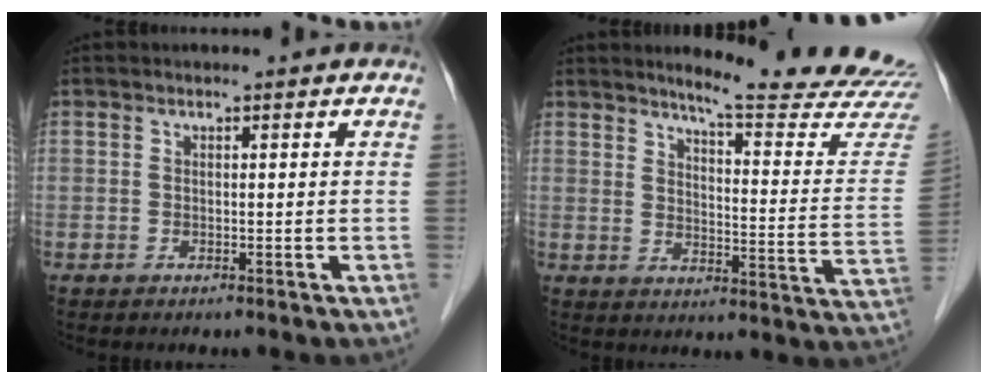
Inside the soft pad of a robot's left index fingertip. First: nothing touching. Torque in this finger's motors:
{"motor_torque": [0.43, -0.51, 0.22, 0.03]}